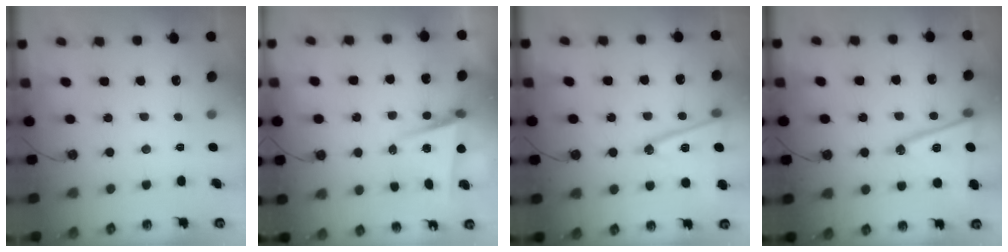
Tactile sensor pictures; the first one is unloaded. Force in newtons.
{"total": 5.6, "press": 5.1, "slide": 2.3}
{"total": 16.6, "press": 16.3, "slide": 3.3}
{"total": 16.2, "press": 15.8, "slide": 3.6}